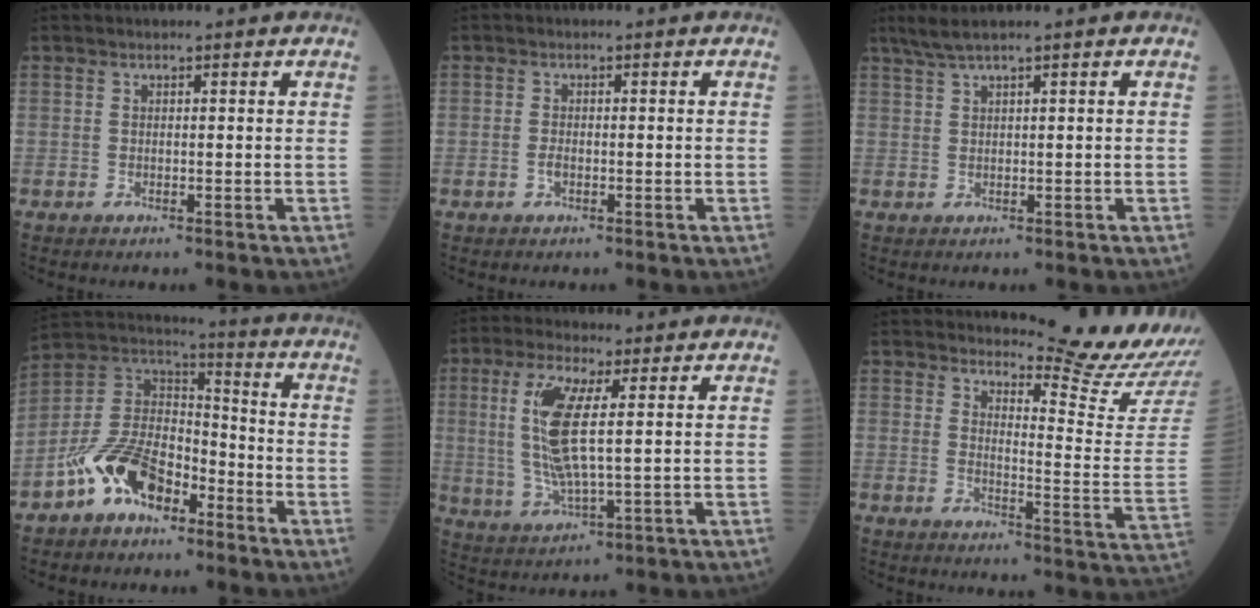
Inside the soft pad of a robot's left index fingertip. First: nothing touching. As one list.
[{"total": 1.2, "force": [-0.5, 0.8, 0.7], "torque": [-0.017, 0.002, -0.004]}, {"total": 3.3, "force": [2.6, -0.4, 2.0], "torque": [-0.044, 0.021, 0.057]}, {"total": 12.0, "force": [-7.0, 6.4, 7.4], "torque": [-0.163, 0.021, -0.136]}, {"total": 10.2, "force": [1.8, 2.4, 9.8], "torque": [-0.220, 0.004, 0.041]}, {"total": 14.3, "force": [14.0, -2.1, 2.5], "torque": [-0.039, -0.127, 0.166]}]